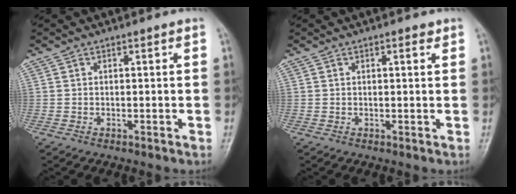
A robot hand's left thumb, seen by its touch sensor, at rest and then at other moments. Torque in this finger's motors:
{"motor_torque": [-0.57, 0.04, -0.37, -0.04, 0.06]}